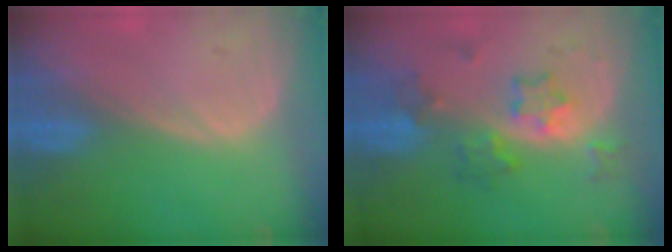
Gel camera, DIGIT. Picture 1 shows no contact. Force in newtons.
{"total": 5.8, "press": 5.8, "slide": 0.8}